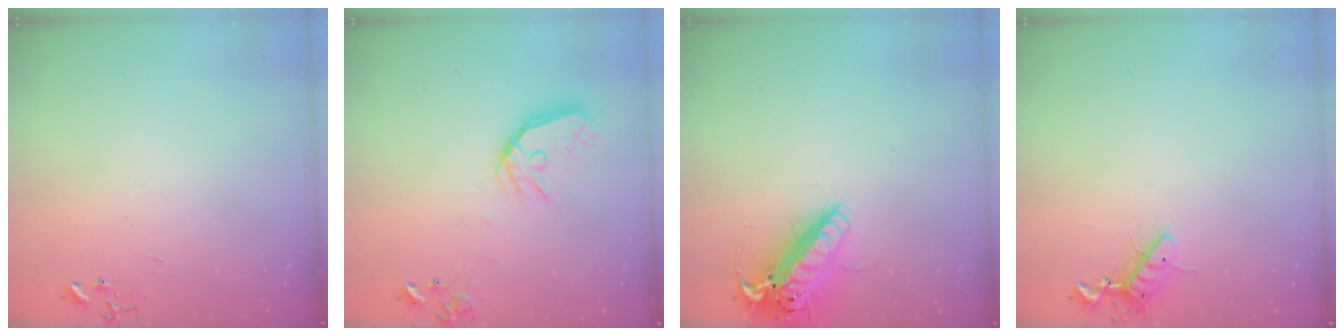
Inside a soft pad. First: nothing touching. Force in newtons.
{"total": 12.5, "press": 12.4, "slide": 0.9}
{"total": 17.8, "press": 17.5, "slide": 3.4}
{"total": 8.5, "press": 8.4, "slide": 1.5}